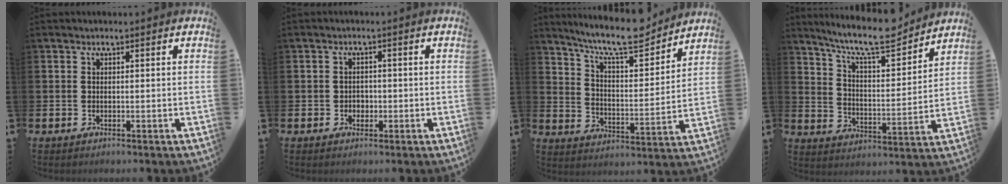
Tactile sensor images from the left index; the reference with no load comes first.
{"total": 1.0, "force": [-0.1, 1.0, 0.4], "torque": [0.003, 0.003, -0.007]}
{"total": 10.8, "force": [9.6, 2.0, 4.5], "torque": [-0.102, -0.059, 0.167]}
{"total": 10.3, "force": [9.2, 1.8, 4.4], "torque": [-0.098, -0.057, 0.159]}